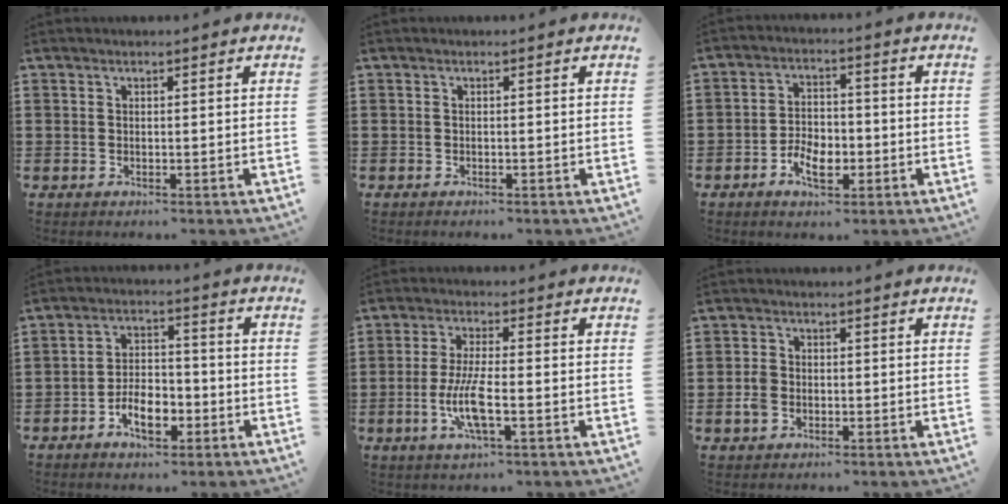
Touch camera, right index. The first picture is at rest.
{"total": 0.0}
{"total": 5.3, "force": [-2.3, 3.1, 3.6], "torque": [-0.060, 0.004, -0.044]}
{"total": 6.4, "force": [-3.2, 3.4, 4.4], "torque": [-0.078, 0.006, -0.062]}
{"total": 7.1, "force": [-2.1, 1.6, 6.6], "torque": [-0.143, -0.011, -0.045]}
{"total": 2.8, "force": [-0.9, 2.2, 1.6], "torque": [-0.047, -0.002, -0.021]}